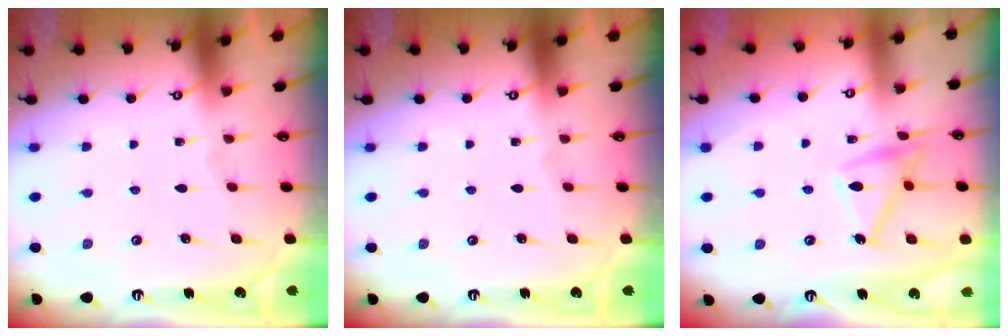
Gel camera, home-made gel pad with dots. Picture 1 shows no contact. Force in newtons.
{"total": 0.0}
{"total": 15.0, "press": 15.0, "slide": 0.4}